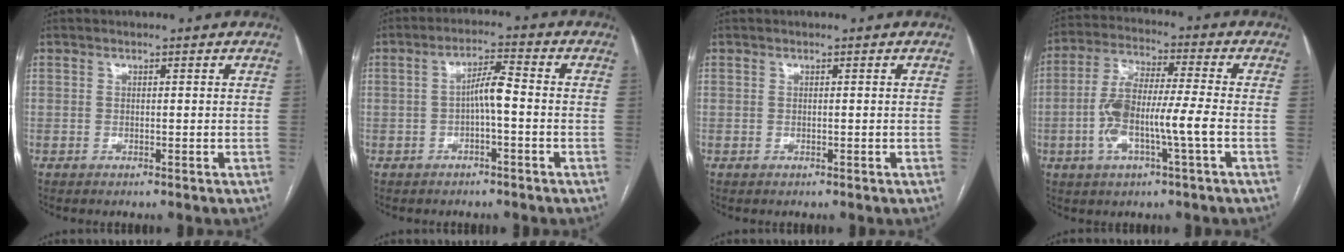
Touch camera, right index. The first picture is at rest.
{"total": 4.3, "force": [-0.9, 0.6, 4.2], "torque": [-0.072, 0.015, -0.012]}
{"total": 0.0}
{"total": 10.4, "force": [-2.6, 1.1, 10.1], "torque": [-0.207, 0.013, -0.052]}